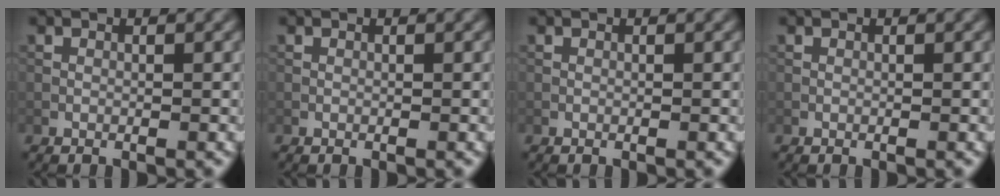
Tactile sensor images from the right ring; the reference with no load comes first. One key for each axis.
{"total": 0.0}
{"total": 0.0}
{"total": 0.0}